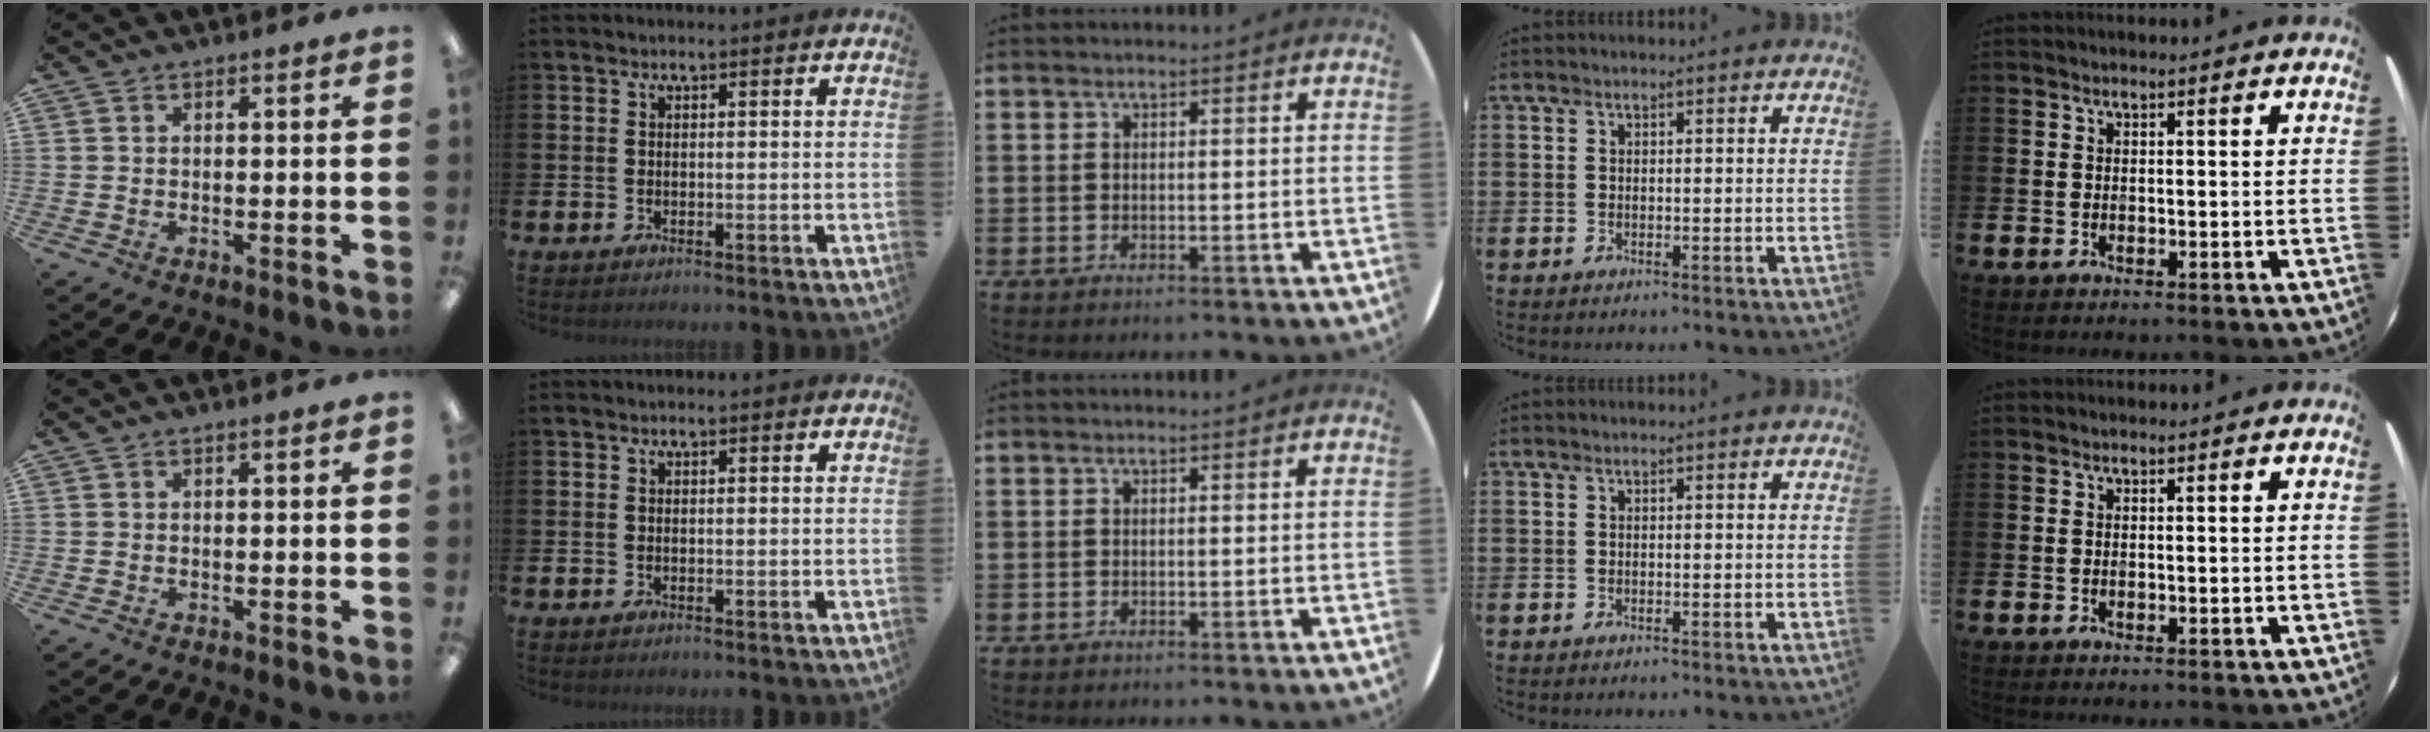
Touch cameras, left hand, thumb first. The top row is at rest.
{}